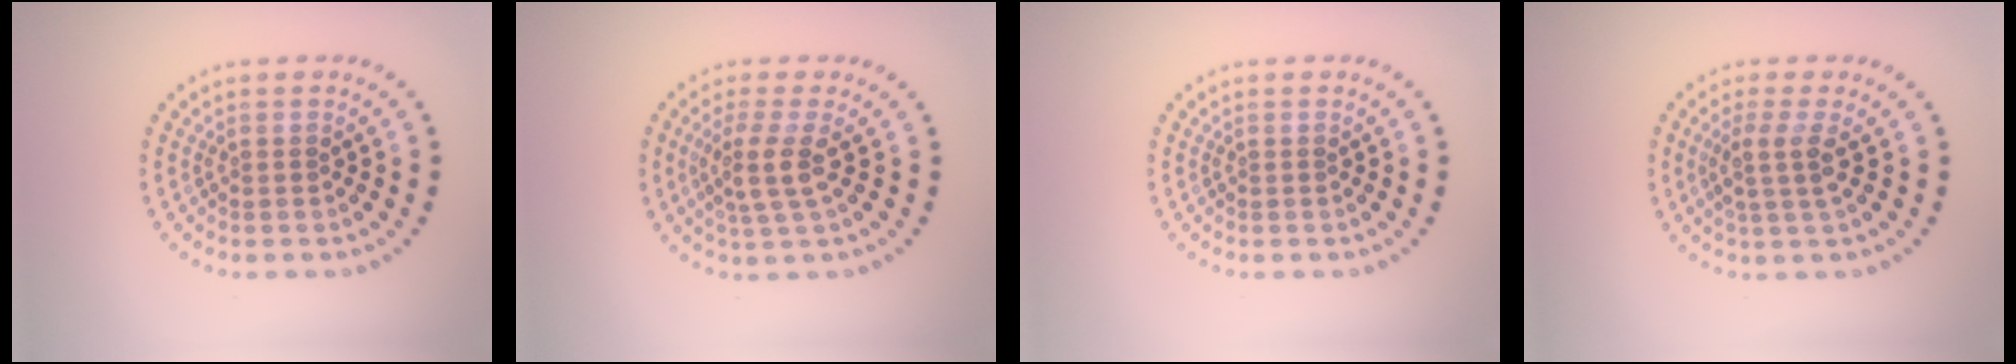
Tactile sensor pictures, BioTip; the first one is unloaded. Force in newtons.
{"total": 2.9, "press": 2.4, "slide": 1.7}
{"total": 0.0}
{"total": 2.3, "press": 1.9, "slide": 1.4}